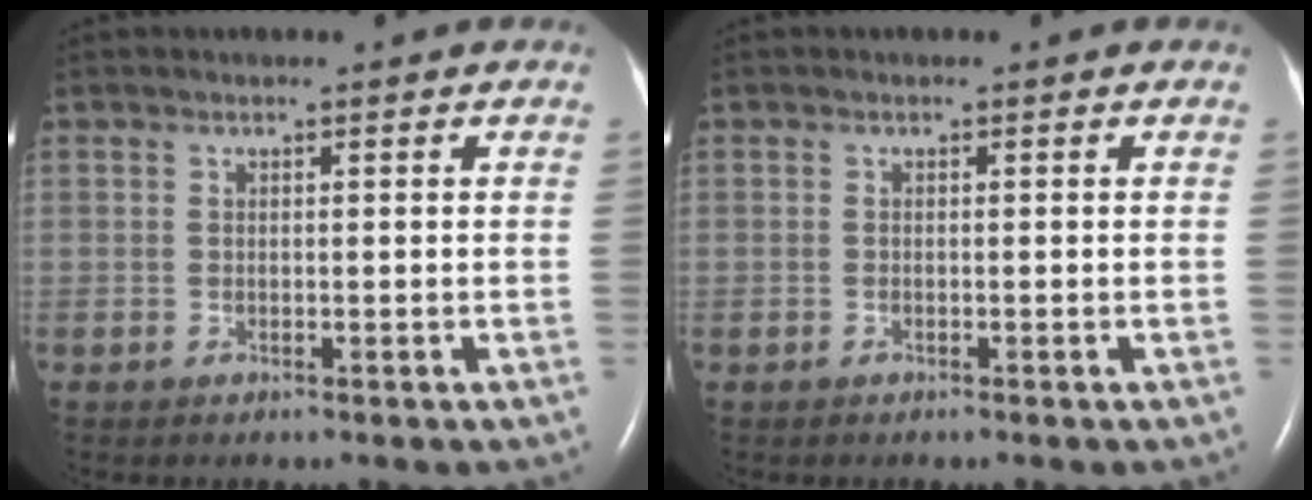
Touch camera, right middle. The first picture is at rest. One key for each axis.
{"total": 0.0}